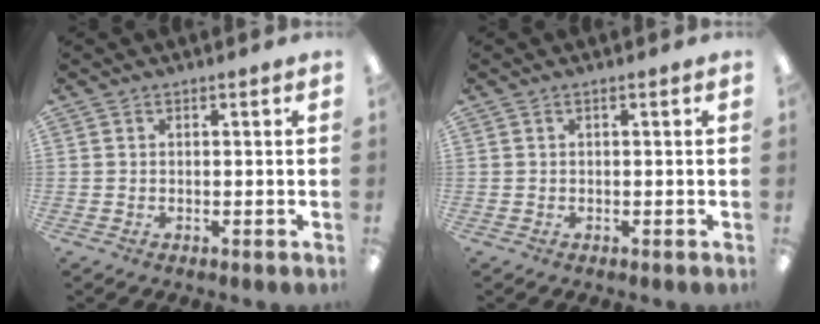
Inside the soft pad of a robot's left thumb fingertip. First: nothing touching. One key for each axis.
{"total": 0.0}